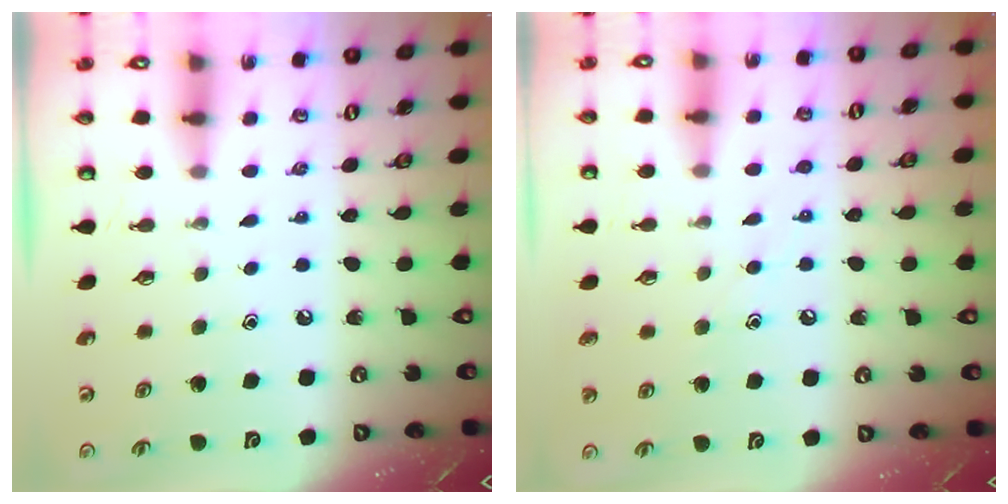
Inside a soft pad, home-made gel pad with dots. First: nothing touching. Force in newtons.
{"total": 7.0, "press": 7.0, "slide": 0.4}